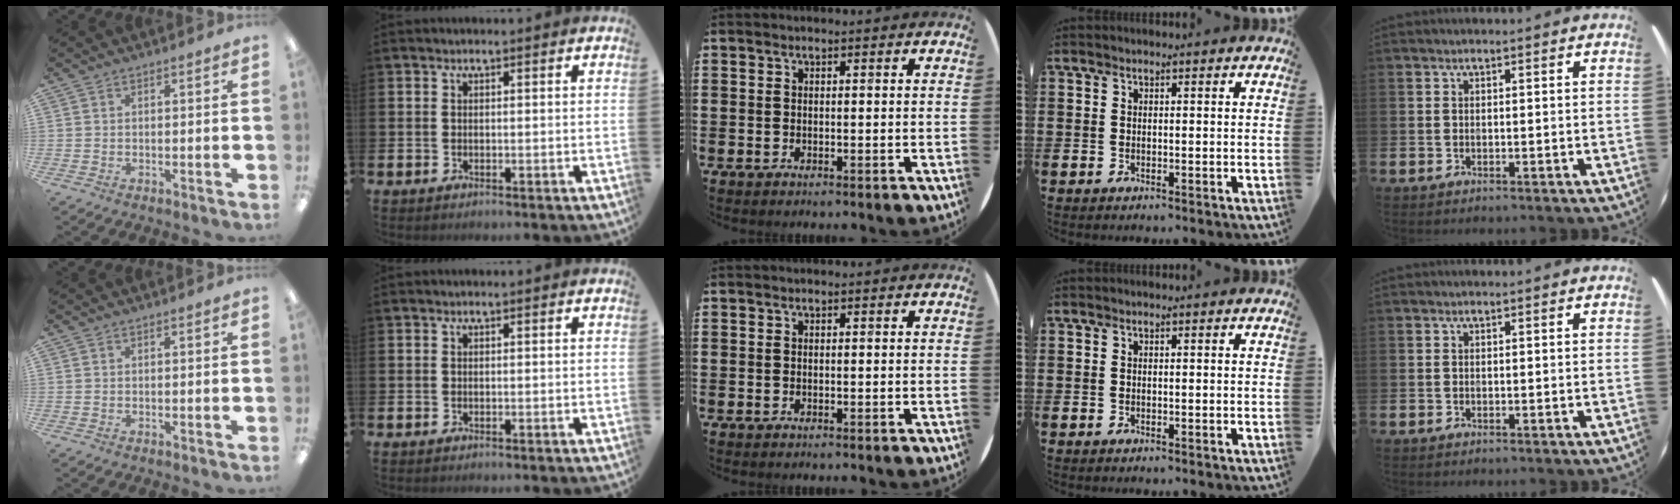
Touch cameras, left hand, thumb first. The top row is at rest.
{}